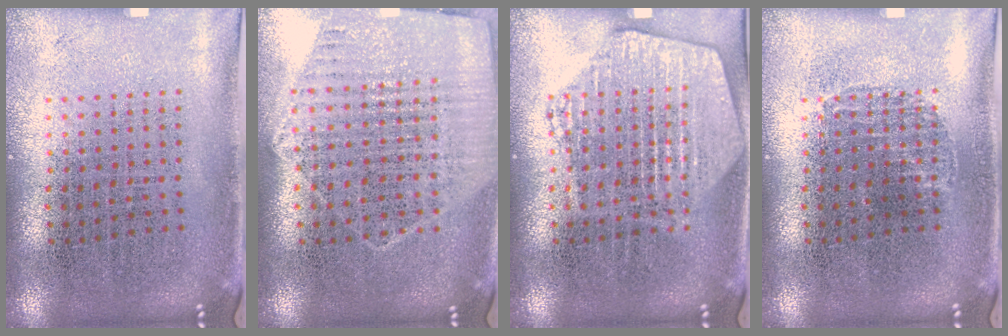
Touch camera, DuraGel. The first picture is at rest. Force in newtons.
{"total": 1.2, "press": 1.1, "slide": 0.3}
{"total": 2.8, "press": 2.7, "slide": 0.4}
{"total": 0.5, "press": 0.5, "slide": 0.1}